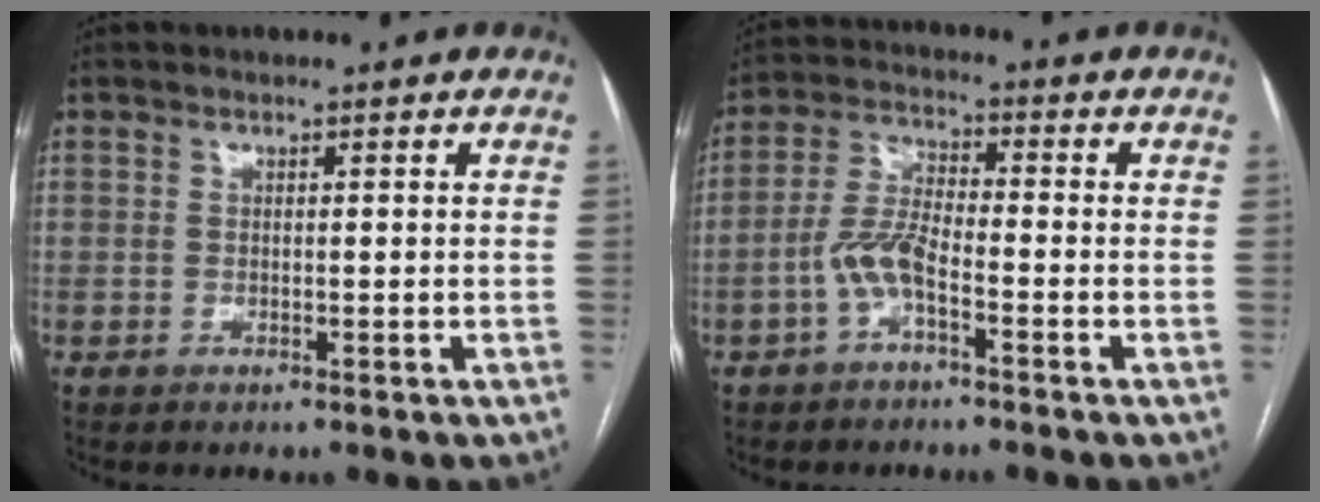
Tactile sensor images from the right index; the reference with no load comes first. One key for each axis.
{"total": 5.6, "fx": -2.7, "fy": 1.5, "fz": 4.6, "tx": -0.107, "ty": 0.011, "tz": -0.057}